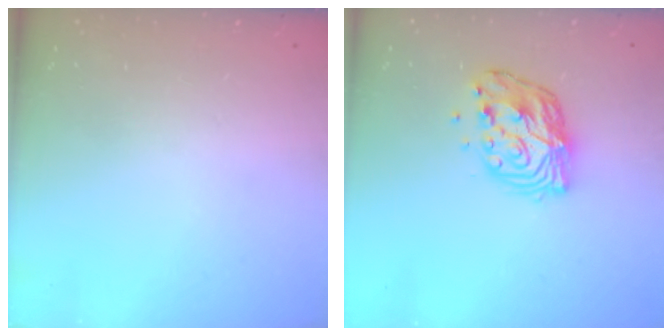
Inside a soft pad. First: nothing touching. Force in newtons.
{"total": 11.1, "press": 11.1, "slide": 1.1}